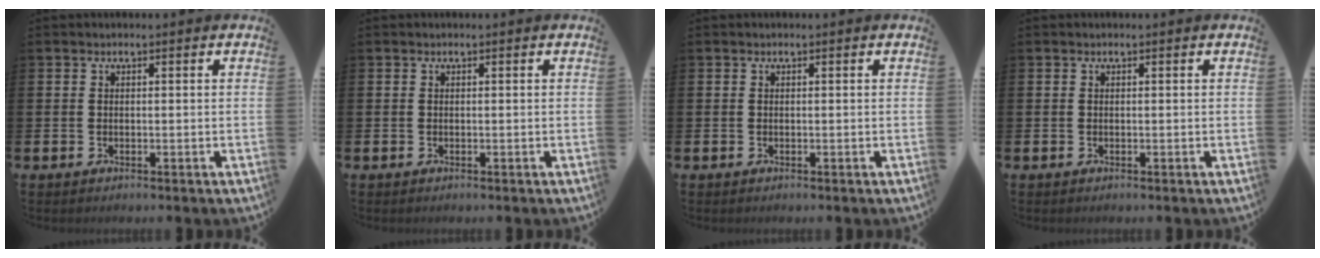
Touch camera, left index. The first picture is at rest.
{"total": 0.0}
{"total": 0.0}
{"total": 0.0}